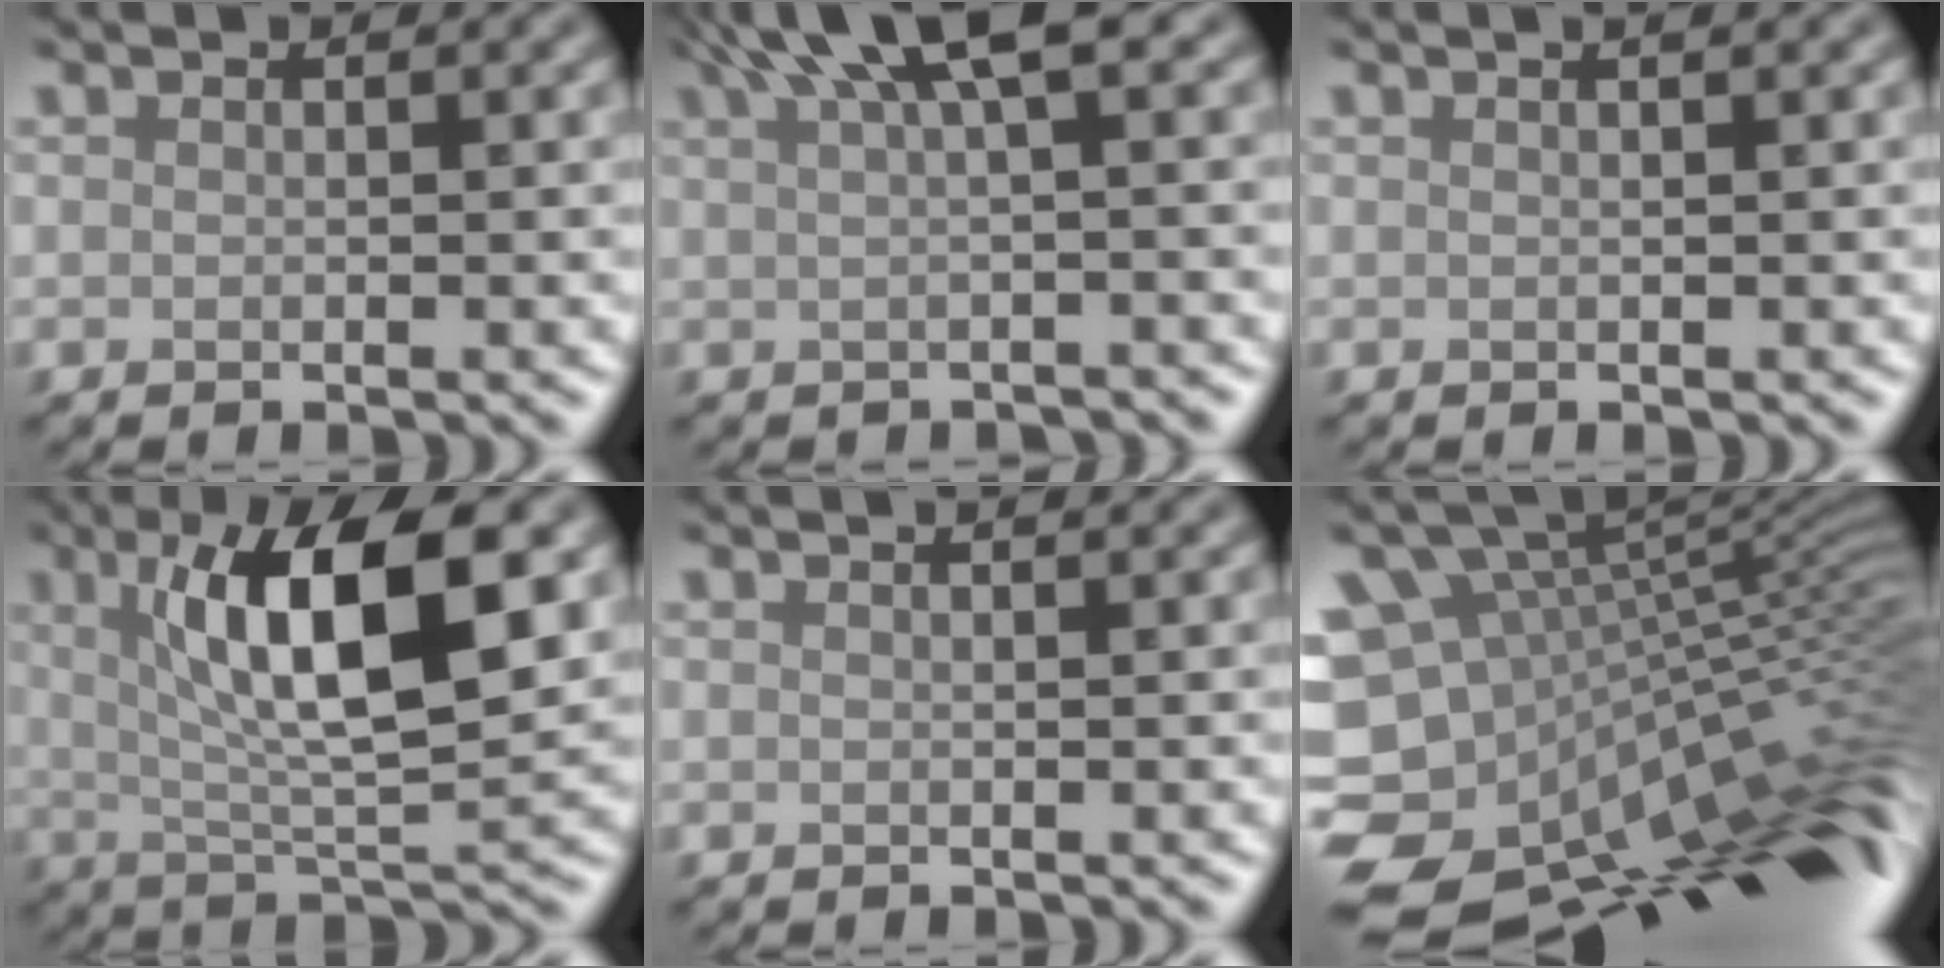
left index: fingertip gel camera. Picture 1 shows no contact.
{"total": 5.4, "force": [2.8, 1.1, 4.5], "torque": [-0.056, 0.022, 0.043]}
{"total": 1.5, "force": [0.8, 0.6, 1.2], "torque": [-0.012, 0.002, 0.002]}
{"total": 9.5, "force": [2.8, 2.5, 8.7], "torque": [-0.135, -0.001, 0.049]}
{"total": 0.8, "force": [0.4, 0.3, 0.6], "torque": [-0.004, 0.005, 0.001]}
{"total": 15.3, "force": [-6.5, 7.7, 11.6], "torque": [-0.192, 0.041, -0.081]}